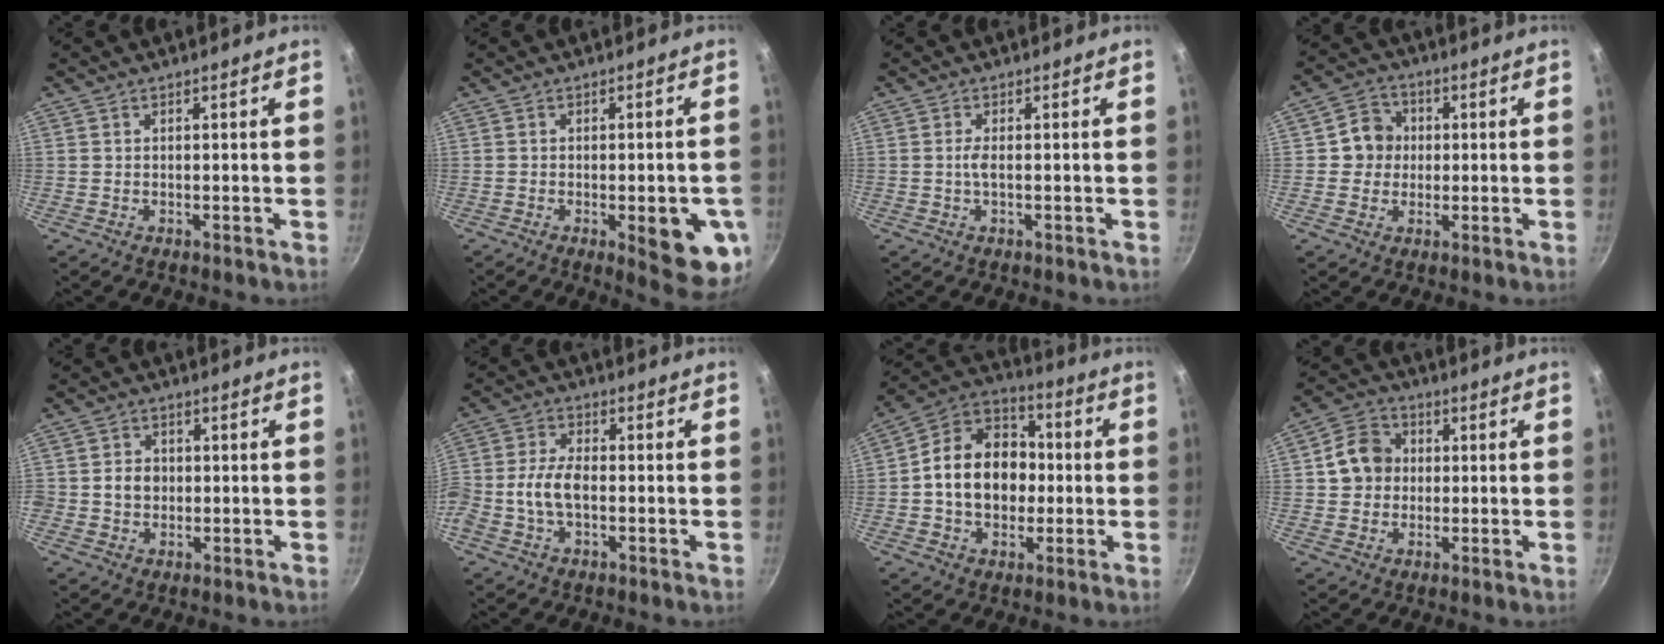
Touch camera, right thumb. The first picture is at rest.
{"total": 11.5, "force": [-3.2, 3.8, 10.4], "torque": [-0.096, 0.002, -0.035]}
{"total": 1.7, "force": [-0.2, 0.4, 1.6], "torque": [-0.038, 0.002, -0.006]}
{"total": 6.4, "force": [0.5, 6.0, 2.2], "torque": [0.004, 0.010, -0.005]}
{"total": 4.4, "force": [-0.2, 3.9, 2.1], "torque": [-0.013, 0.006, -0.008]}
{"total": 7.5, "force": [-1.6, 4.5, 5.9], "torque": [-0.115, 0.027, -0.042]}
{"total": 16.4, "force": [-0.7, 12.8, 10.3], "torque": [-0.137, 0.033, -0.027]}
{"total": 8.5, "force": [0.8, 7.3, 4.2], "torque": [-0.043, 0.015, 0.000]}